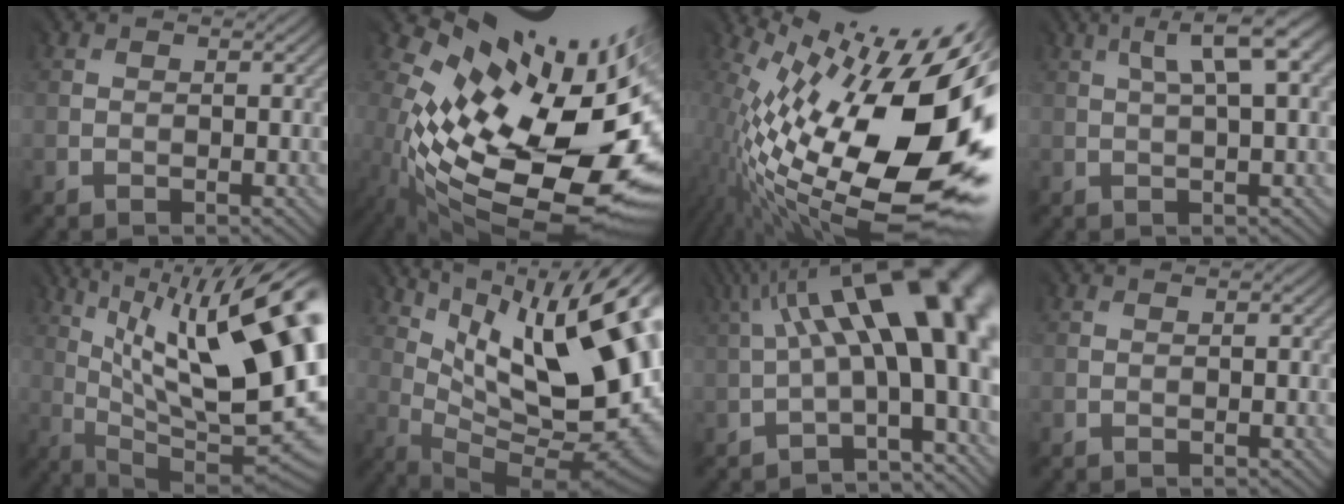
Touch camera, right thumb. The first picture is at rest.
{"total": 16.8, "force": [-0.5, 8.2, 14.7], "torque": [-0.252, -0.055, 0.018]}
{"total": 18.6, "force": [1.7, 6.8, 17.2], "torque": [-0.291, -0.026, 0.025]}
{"total": 5.1, "force": [1.7, 0.4, 4.8], "torque": [-0.075, 0.012, 0.031]}
{"total": 18.5, "force": [5.2, 6.3, 16.6], "torque": [-0.226, 0.030, 0.081]}
{"total": 19.0, "force": [7.2, 6.5, 16.3], "torque": [-0.232, 0.032, 0.124]}
{"total": 15.4, "force": [1.4, 5.0, 14.5], "torque": [-0.209, 0.031, 0.025]}
{"total": 0.0}